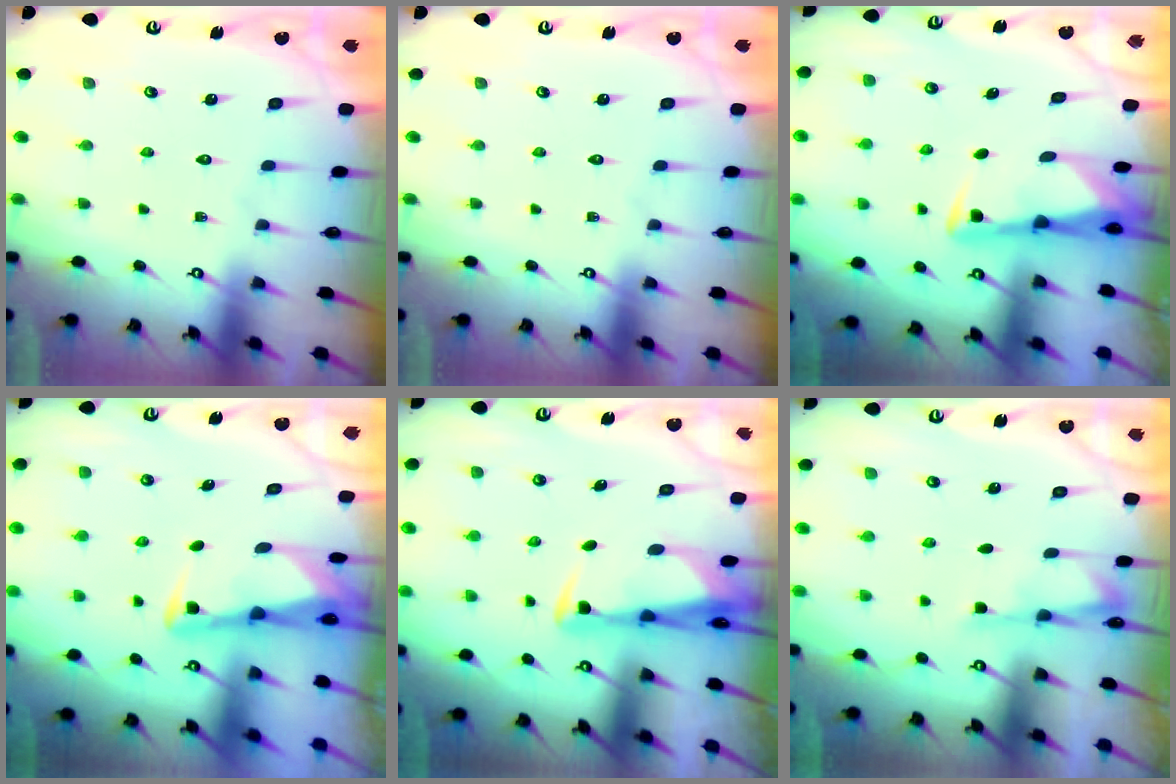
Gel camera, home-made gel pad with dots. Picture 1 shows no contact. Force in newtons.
{"total": 0.0}
{"total": 3.0, "press": 2.9, "slide": 0.4}
{"total": 2.9, "press": 2.9, "slide": 0.4}
{"total": 2.9, "press": 2.9, "slide": 0.6}
{"total": 2.9, "press": 2.9, "slide": 0.5}